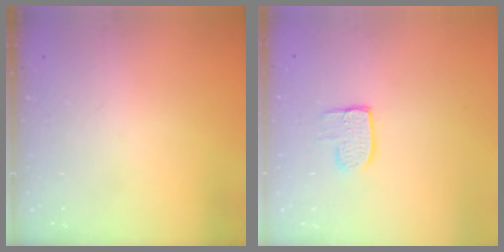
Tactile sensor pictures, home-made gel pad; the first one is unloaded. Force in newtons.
{"total": 7.4, "press": 7.4, "slide": 0.2}